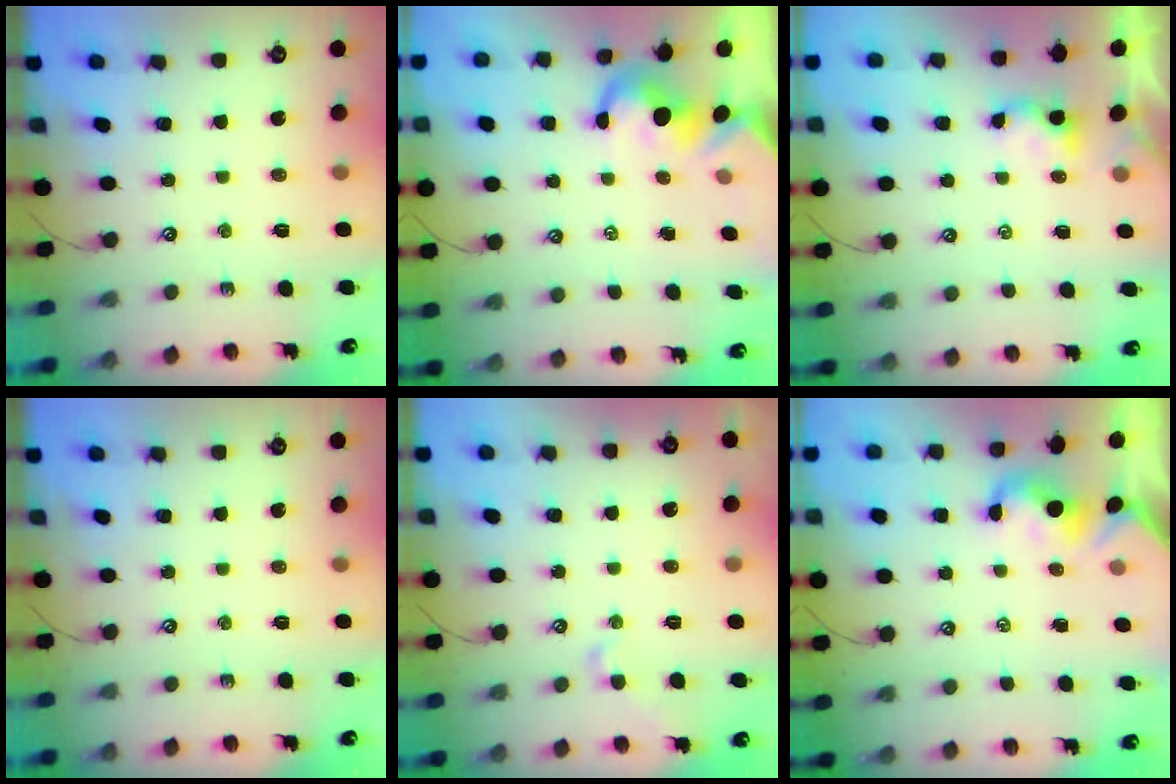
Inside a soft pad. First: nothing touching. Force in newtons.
{"total": 2.9, "press": 2.7, "slide": 1.1}
{"total": 2.4, "press": 2.4, "slide": 0.1}
{"total": 0.0}
{"total": 1.6, "press": 1.3, "slide": 0.8}
{"total": 1.2, "press": 1.1, "slide": 0.2}